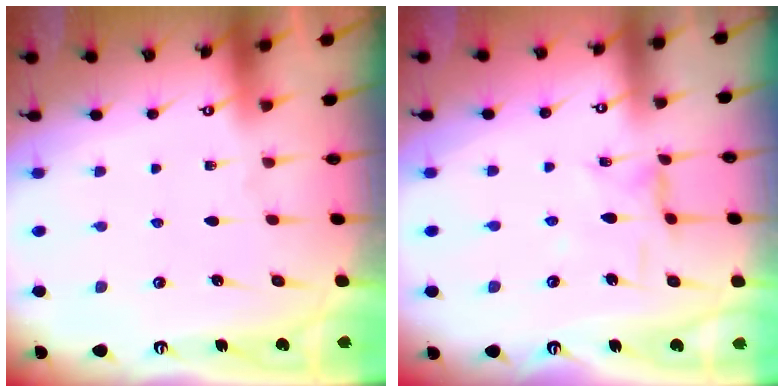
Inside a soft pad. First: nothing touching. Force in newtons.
{"total": 2.8, "press": 2.8, "slide": 0.3}